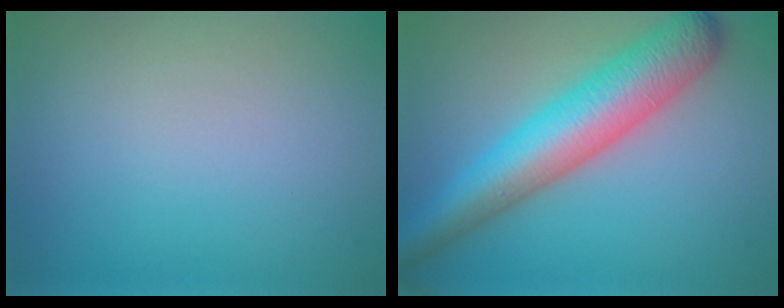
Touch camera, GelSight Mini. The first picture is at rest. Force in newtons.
{"total": 8.2, "press": 8.2, "slide": 0.2}